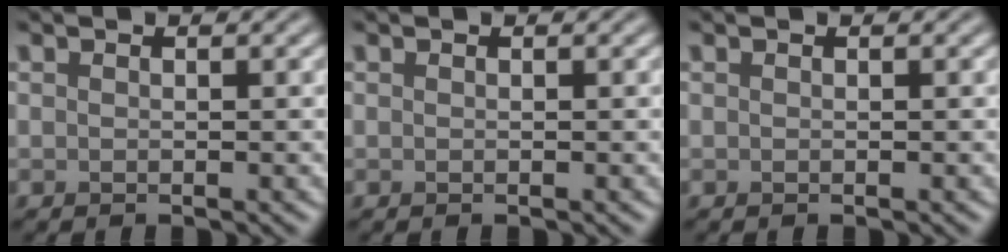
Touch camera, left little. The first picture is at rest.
{"total": 0.0}
{"total": 0.0}